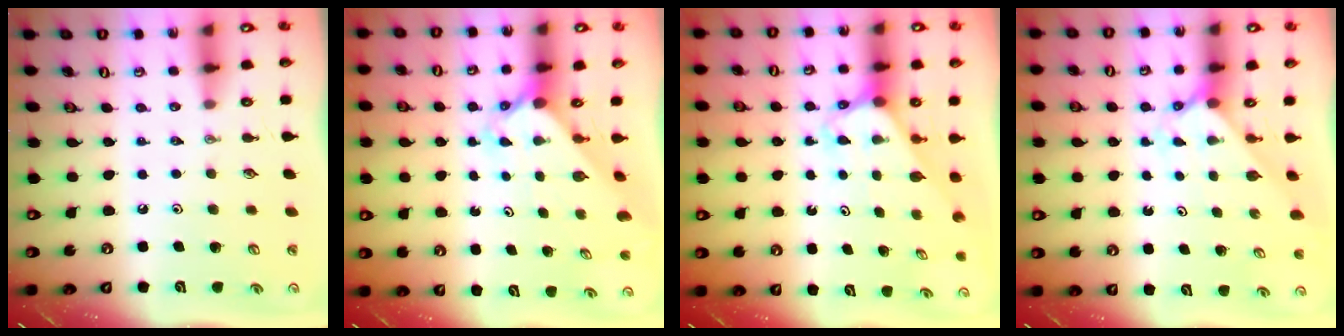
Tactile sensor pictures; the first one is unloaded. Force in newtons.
{"total": 2.4, "press": 2.4, "slide": 0.3}
{"total": 2.8, "press": 2.8, "slide": 0.2}
{"total": 2.3, "press": 2.3, "slide": 0.2}